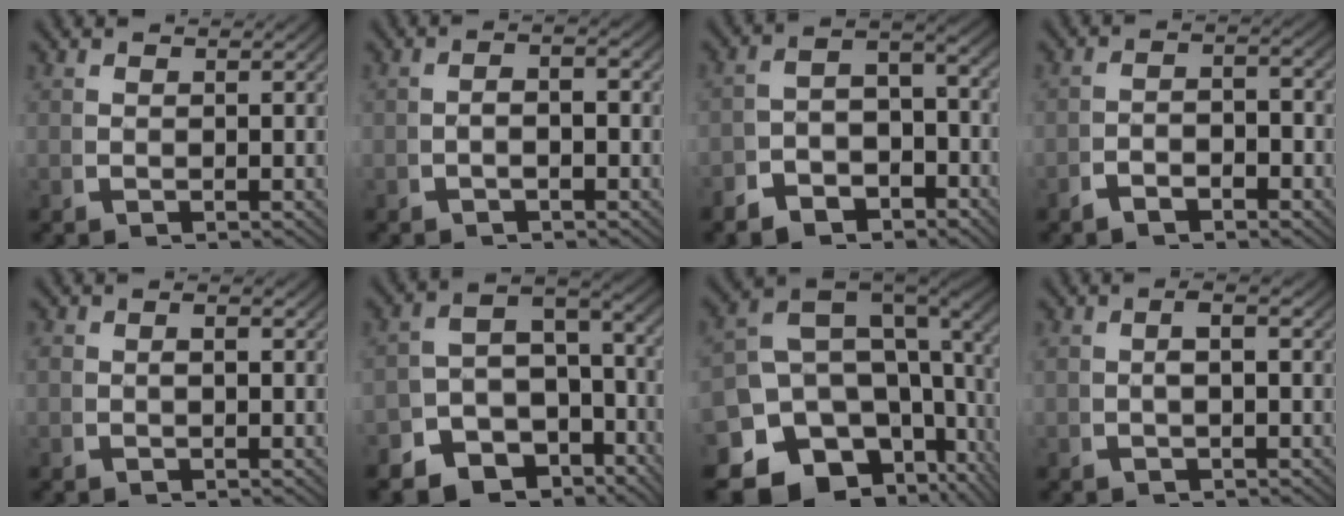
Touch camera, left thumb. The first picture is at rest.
{"total": 2.0, "force": [-0.7, 0.8, 1.6], "torque": [-0.027, 0.004, -0.015]}
{"total": 5.6, "force": [-2.3, 4.4, 2.7], "torque": [-0.033, -0.017, -0.040]}
{"total": 2.5, "force": [-1.5, 1.4, 1.4], "torque": [-0.017, -0.001, -0.035]}
{"total": 1.2, "force": [-0.2, 0.9, 0.9], "torque": [-0.013, -0.004, -0.002]}
{"total": 13.7, "force": [-5.2, 10.7, 6.7], "torque": [-0.117, -0.053, -0.080]}
{"total": 17.3, "force": [-2.4, 12.4, 11.7], "torque": [-0.205, -0.039, -0.033]}
{"total": 1.9, "force": [-0.2, 0.8, 1.8], "torque": [-0.035, 0.001, -0.001]}